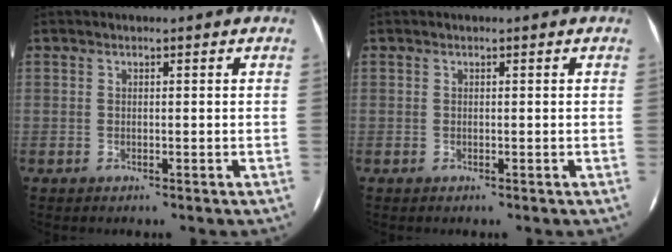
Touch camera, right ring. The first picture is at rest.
{"total": 0.0}